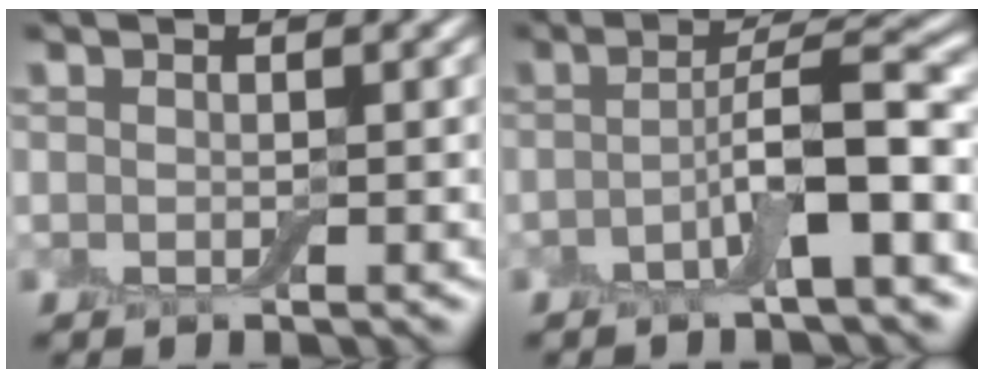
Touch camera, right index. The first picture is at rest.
{"total": 5.4, "force": [-1.8, 1.0, 5.0], "torque": [-0.084, 0.017, -0.040]}